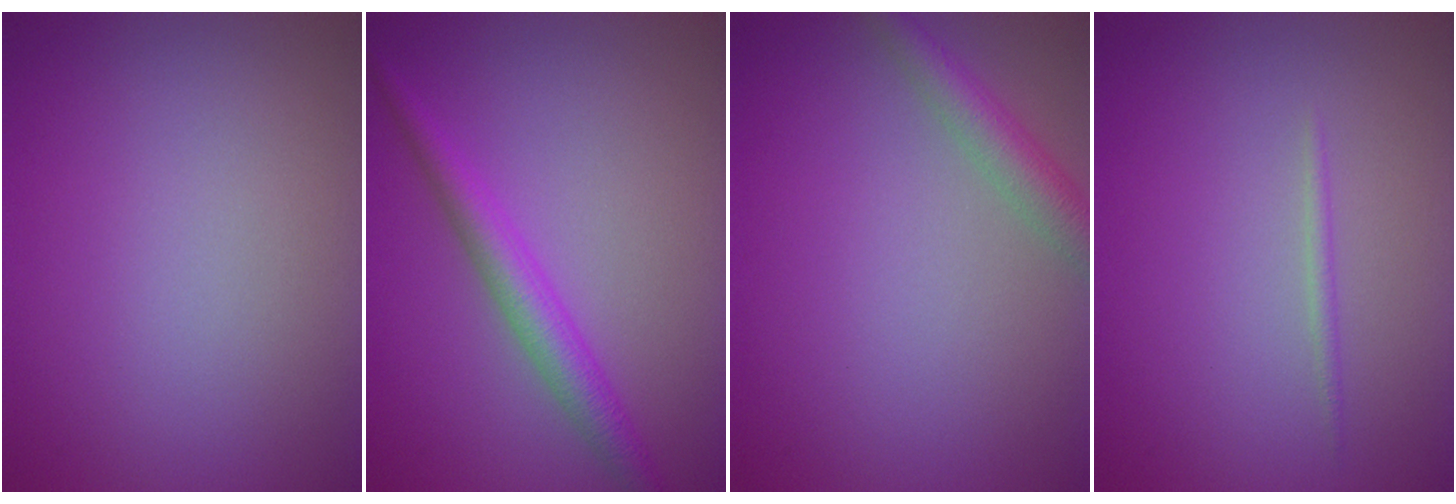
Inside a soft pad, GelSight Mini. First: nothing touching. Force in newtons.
{"total": 3.4, "press": 3.4, "slide": 0.1}
{"total": 3.0, "press": 3.0, "slide": 0.1}
{"total": 0.7, "press": 0.7, "slide": 0.1}